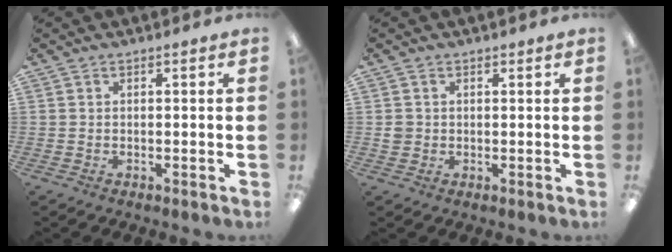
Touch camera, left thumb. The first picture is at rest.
{"total": 2.2, "force": [0.3, 2.2, 0.3], "torque": [-0.001, 0.001, 0.002]}